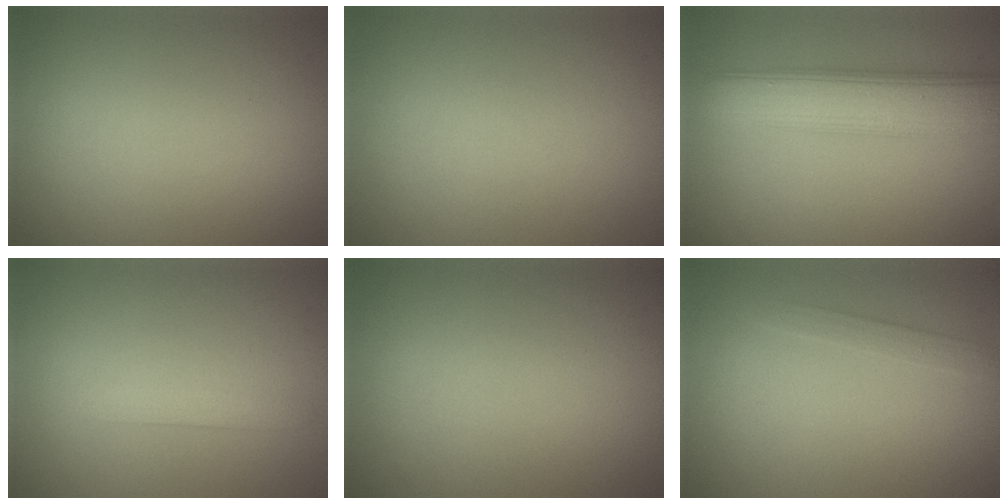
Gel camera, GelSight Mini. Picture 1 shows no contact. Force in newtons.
{"total": 0.0}
{"total": 6.6, "press": 6.6, "slide": 0.2}
{"total": 1.2, "press": 1.2, "slide": 0.1}
{"total": 0.0}
{"total": 1.1, "press": 1.1, "slide": 0.1}